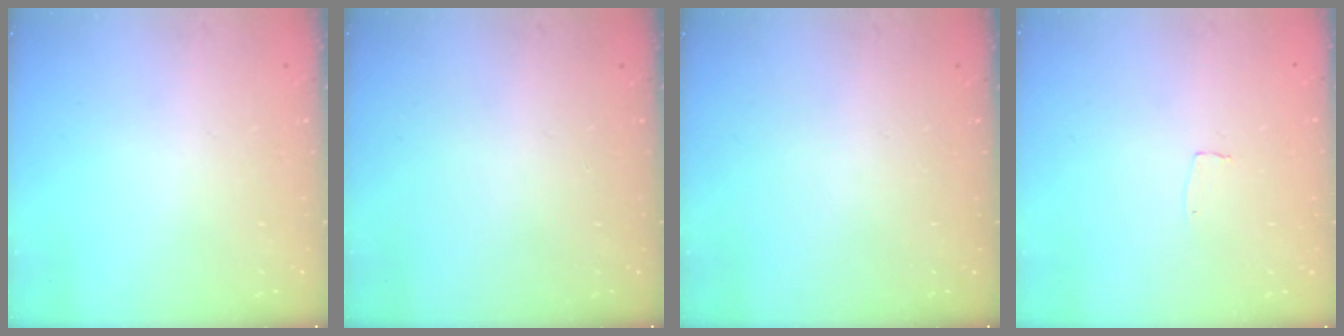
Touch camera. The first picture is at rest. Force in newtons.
{"total": 0.0}
{"total": 0.0}
{"total": 3.0, "press": 3.0, "slide": 0.2}